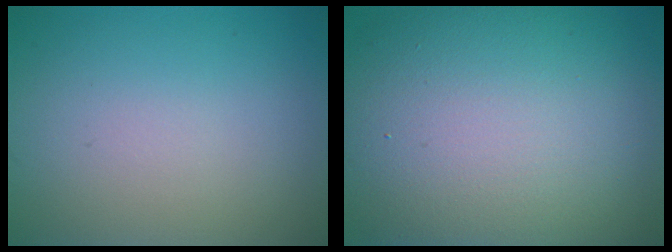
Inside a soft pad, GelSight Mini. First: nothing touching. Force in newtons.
{"total": 16.0, "press": 15.9, "slide": 0.8}